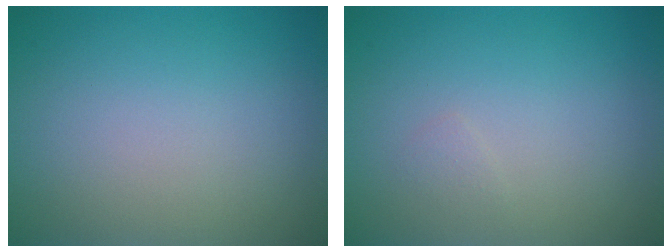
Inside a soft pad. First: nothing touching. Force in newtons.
{"total": 0.6, "press": 0.6, "slide": 0.0}